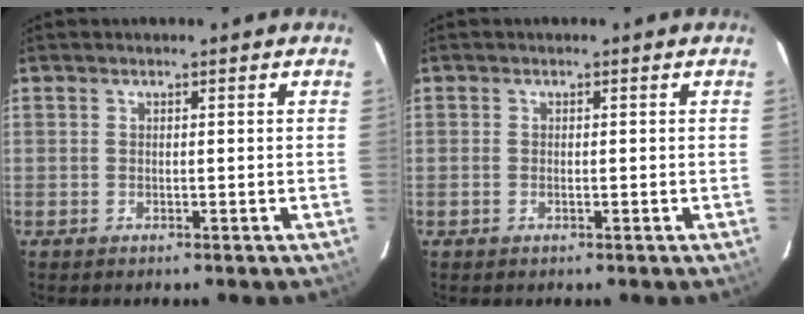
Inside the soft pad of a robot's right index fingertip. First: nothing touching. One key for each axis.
{"total": 0.7, "fx": -0.3, "fy": 0.3, "fz": 0.6, "tx": -0.012, "ty": 0.000, "tz": -0.007}